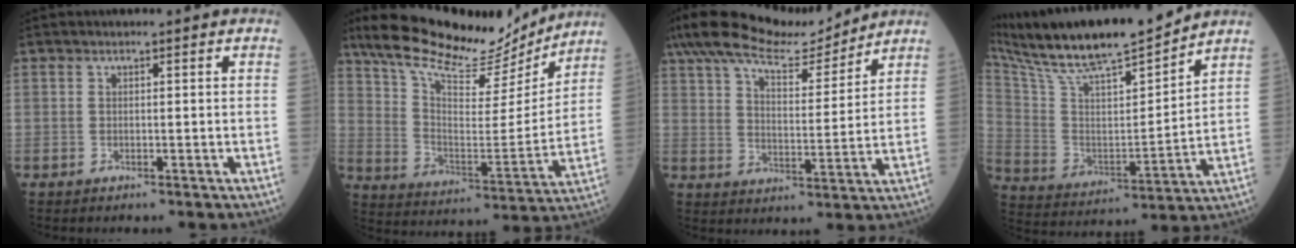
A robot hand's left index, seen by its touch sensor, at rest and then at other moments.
{"total": 20.1, "force": [17.5, 4.7, 8.7], "torque": [-0.156, -0.009, 0.277]}
{"total": 14.5, "force": [13.0, 2.4, 5.9], "torque": [-0.113, 0.010, 0.215]}
{"total": 20.5, "force": [17.9, 2.2, 9.7], "torque": [-0.192, 0.003, 0.320]}